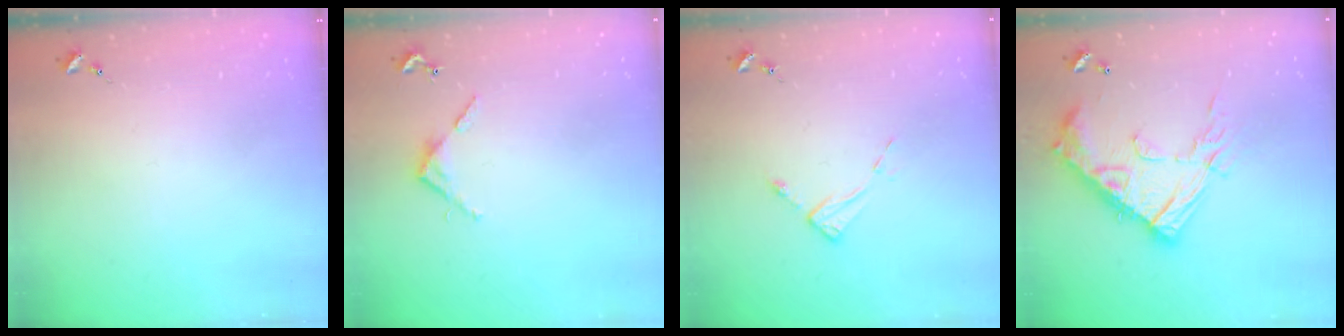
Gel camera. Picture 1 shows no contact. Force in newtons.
{"total": 4.0, "press": 4.0, "slide": 0.3}
{"total": 5.4, "press": 5.3, "slide": 0.5}
{"total": 19.9, "press": 19.9, "slide": 1.7}